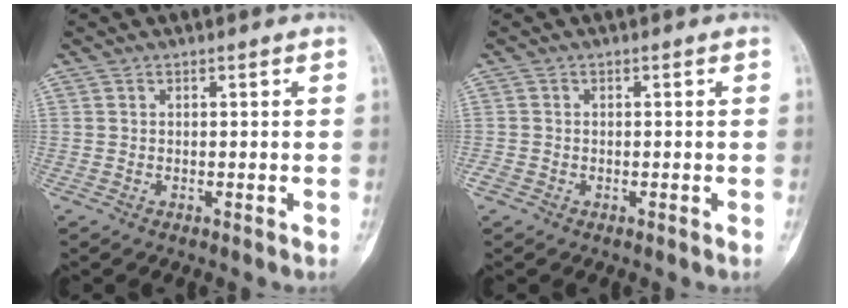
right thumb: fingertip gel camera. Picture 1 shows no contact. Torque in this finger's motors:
{"motor_torque": [0.63, 0.21, 0.37, -0.21, 0.08]}